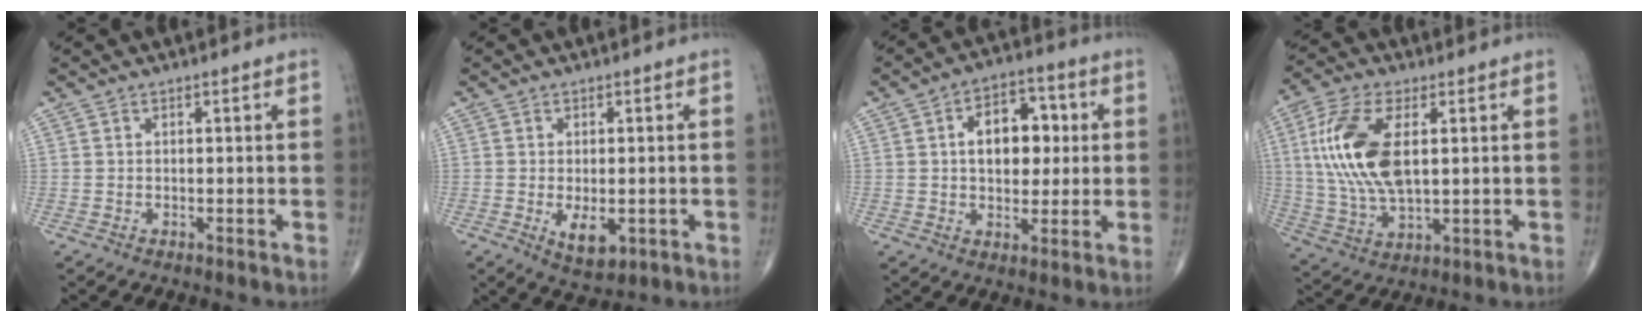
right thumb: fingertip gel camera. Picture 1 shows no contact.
{"total": 5.3, "force": [-1.3, 2.8, 4.4], "torque": [-0.060, -0.010, -0.011]}
{"total": 11.3, "force": [1.7, 7.3, 8.5], "torque": [-0.090, 0.013, 0.022]}
{"total": 15.9, "force": [2.9, 7.6, 13.7], "torque": [-0.293, -0.005, 0.060]}